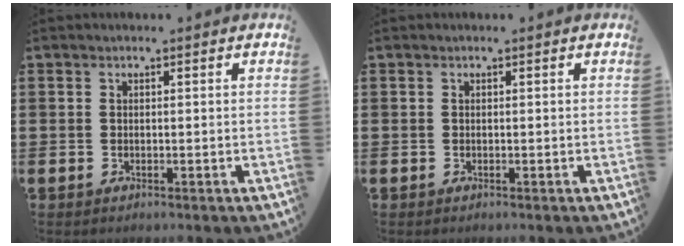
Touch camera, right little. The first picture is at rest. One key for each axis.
{"total": 0.0}